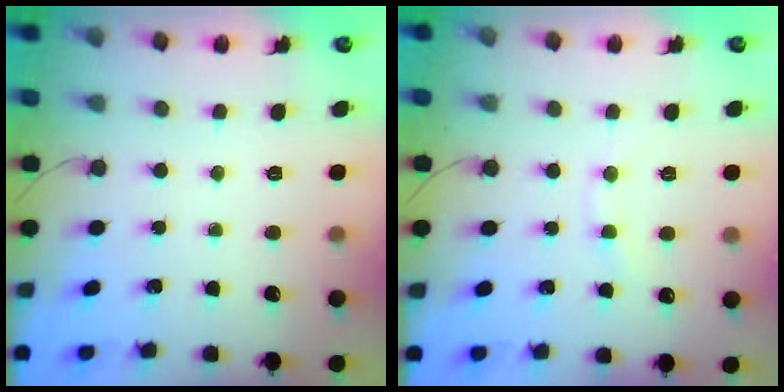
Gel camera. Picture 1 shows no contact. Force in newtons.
{"total": 4.9, "press": 4.8, "slide": 1.0}